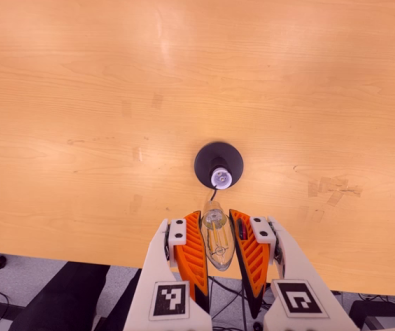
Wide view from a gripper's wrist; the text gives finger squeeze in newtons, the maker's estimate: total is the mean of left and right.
{"total": 22.3, "left": 23.8, "right": 20.9}